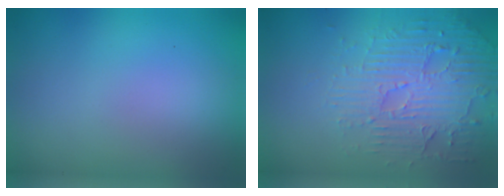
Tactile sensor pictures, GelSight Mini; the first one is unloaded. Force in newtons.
{"total": 5.6, "press": 3.7, "slide": 4.2}